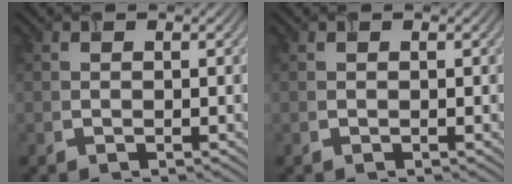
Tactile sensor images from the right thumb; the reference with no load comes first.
{"total": 0.0}